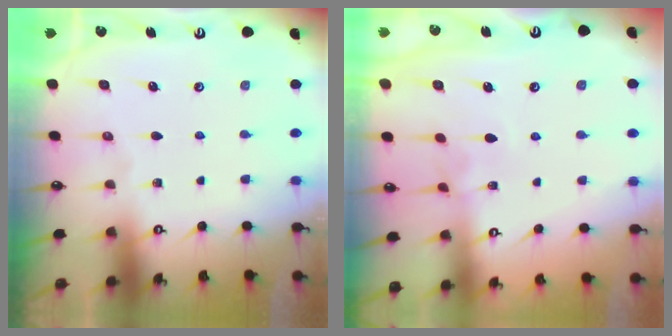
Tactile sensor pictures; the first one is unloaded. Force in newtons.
{"total": 3.2, "press": 3.2, "slide": 0.2}